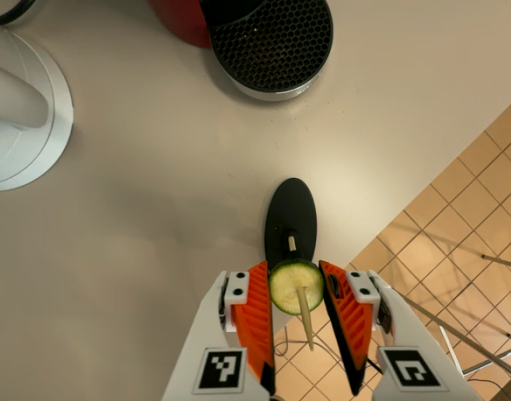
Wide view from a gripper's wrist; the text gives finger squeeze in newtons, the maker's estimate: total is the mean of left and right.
{"total": 9.4, "left": 8.8, "right": 10.0}